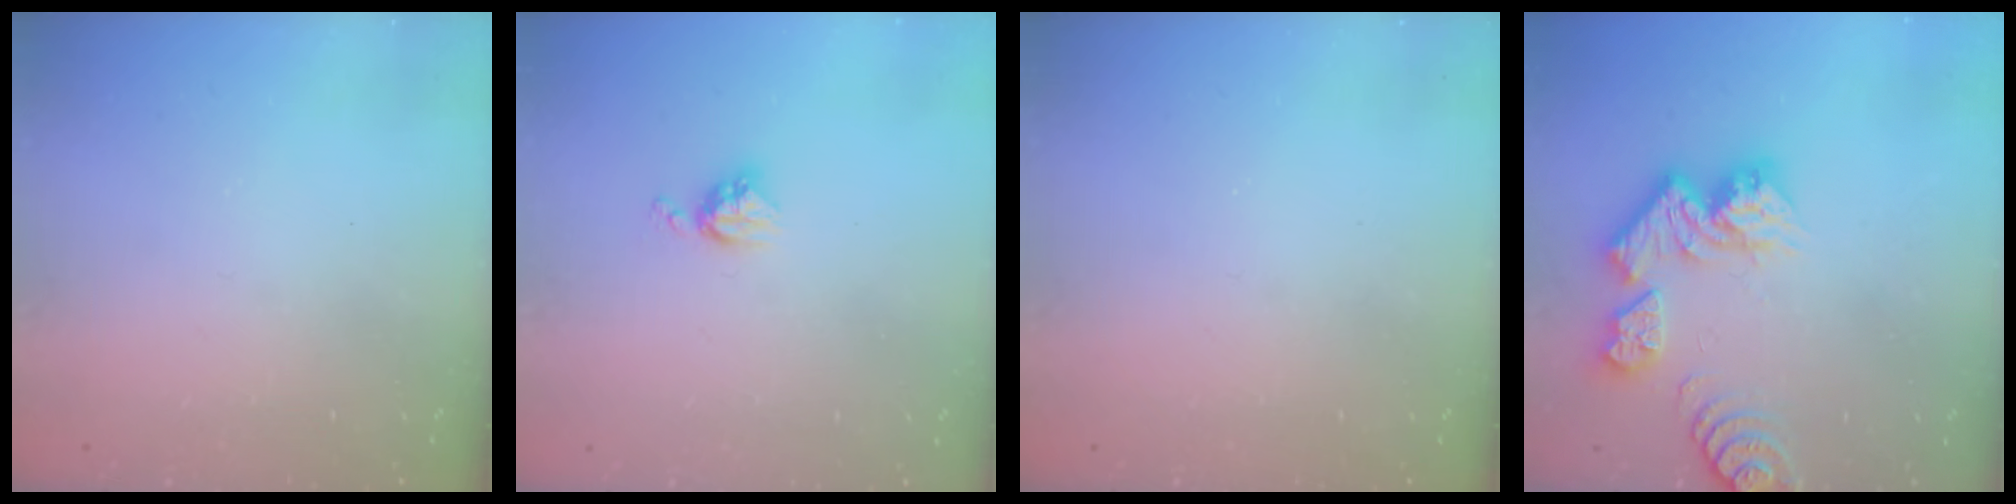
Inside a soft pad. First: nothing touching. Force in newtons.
{"total": 4.6, "press": 4.6, "slide": 0.6}
{"total": 0.0}
{"total": 12.7, "press": 12.7, "slide": 1.4}